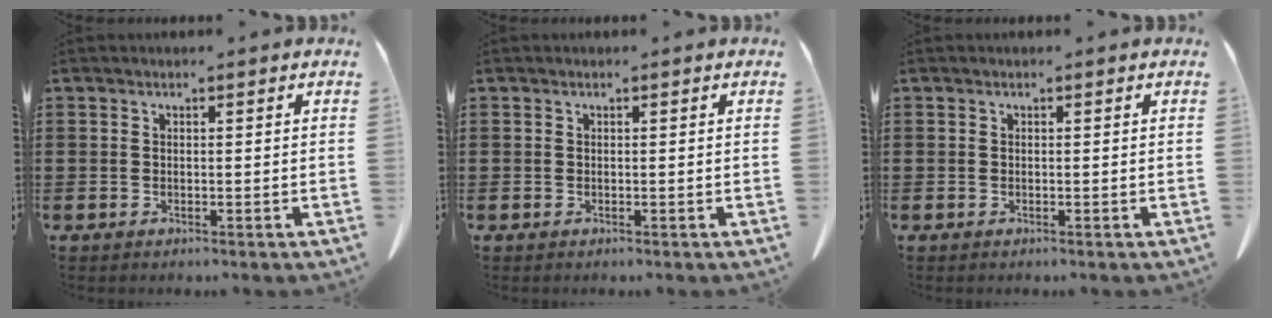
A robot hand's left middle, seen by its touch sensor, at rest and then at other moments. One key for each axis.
{"total": 0.0}
{"total": 0.0}